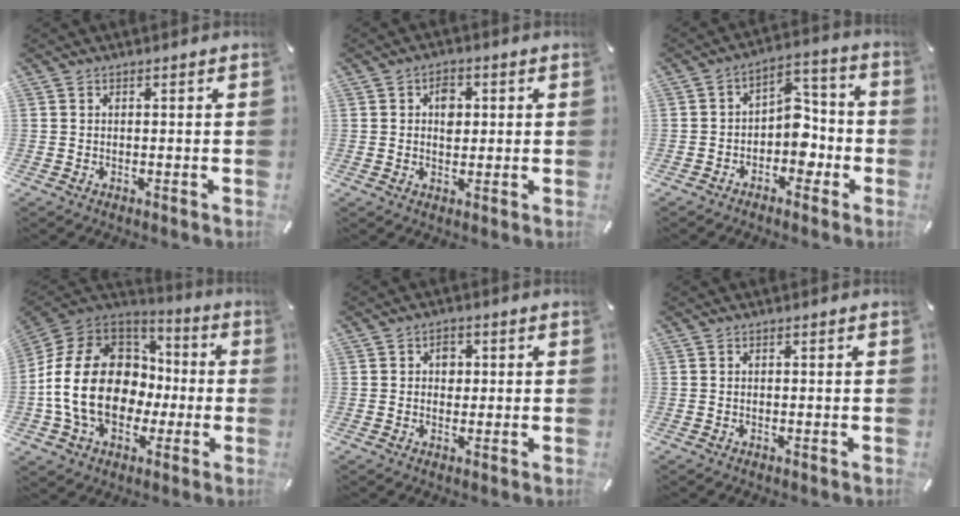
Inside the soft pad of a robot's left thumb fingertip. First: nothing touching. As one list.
[{"total": 4.6, "force": [0.7, 3.4, 3.0], "torque": [-0.029, -0.003, 0.004]}, {"total": 8.9, "force": [-2.9, 7.0, 4.8], "torque": [-0.046, 0.022, -0.053]}, {"total": 20.7, "force": [-3.0, 16.1, 12.8], "torque": [-0.271, 0.025, -0.044]}, {"total": 3.1, "force": [0.2, 2.6, 1.8], "torque": [-0.013, -0.001, -0.004]}, {"total": 0.0}]